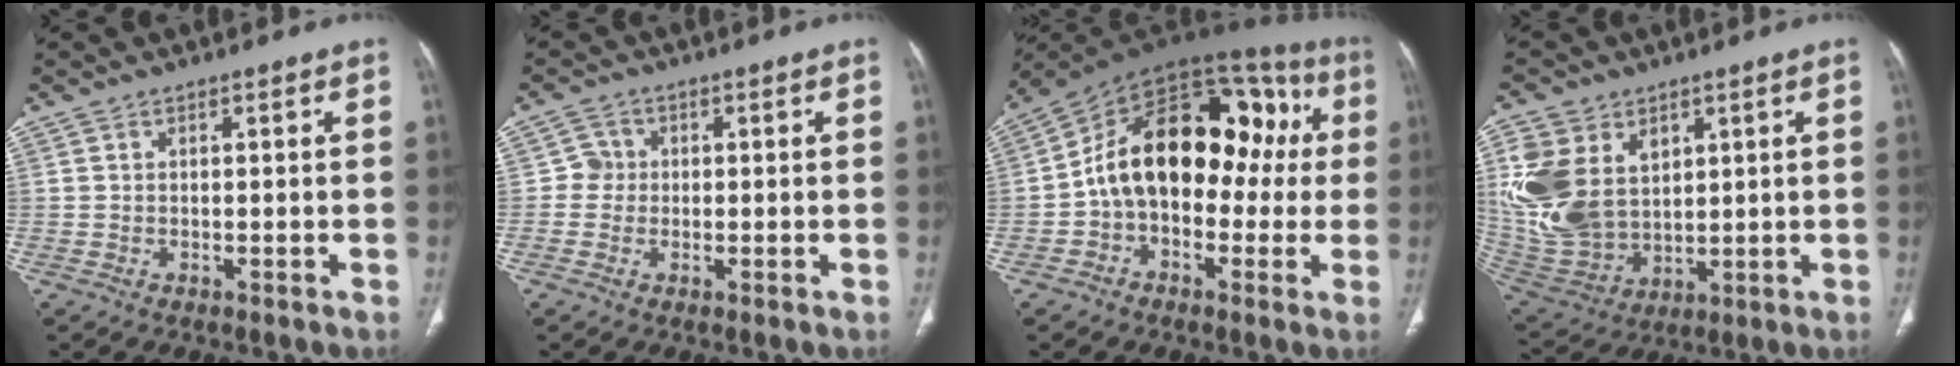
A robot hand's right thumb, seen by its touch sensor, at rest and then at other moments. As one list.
[{"total": 2.7, "force": [-0.1, 2.7, 0.4], "torque": [0.014, 0.009, -0.009]}, {"total": 22.4, "force": [0.7, 14.2, 17.3], "torque": [-0.225, 0.066, -0.002]}, {"total": 17.9, "force": [4.9, 13.0, 11.3], "torque": [-0.243, -0.020, 0.120]}]